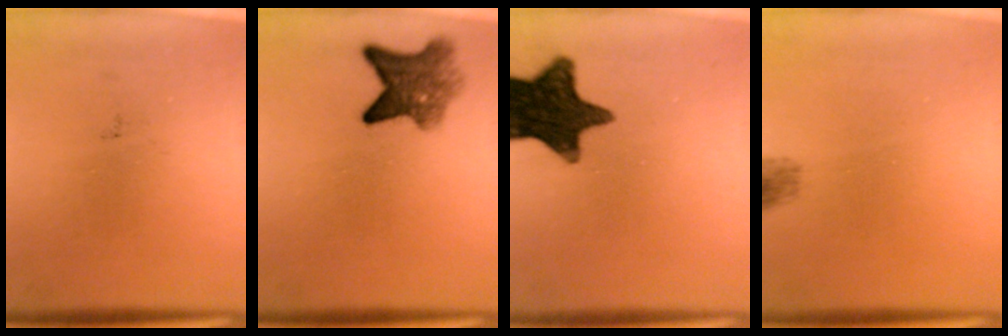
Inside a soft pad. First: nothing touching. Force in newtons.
{"total": 6.0}
{"total": 15.3}
{"total": 1.5}